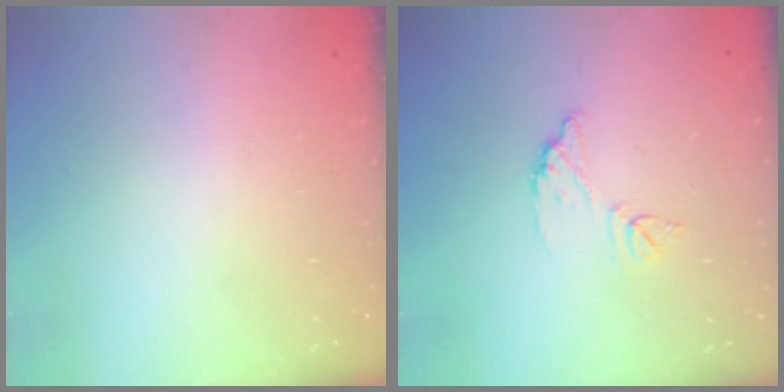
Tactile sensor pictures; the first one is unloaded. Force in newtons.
{"total": 8.2, "press": 8.2, "slide": 0.2}